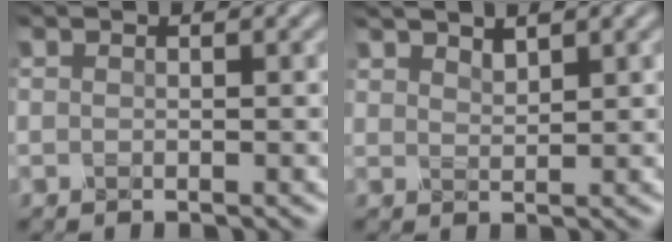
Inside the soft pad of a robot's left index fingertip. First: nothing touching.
{"total": 1.5, "force": [1.3, 0.4, 0.6], "torque": [-0.013, 0.004, 0.028]}